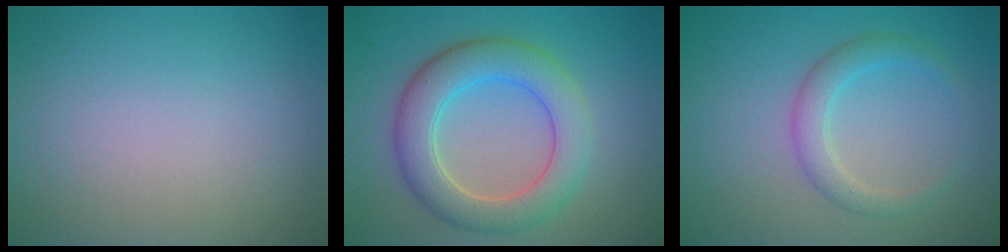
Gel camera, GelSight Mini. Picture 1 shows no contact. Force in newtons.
{"total": 6.3, "press": 6.2, "slide": 0.5}
{"total": 2.6, "press": 2.6, "slide": 0.1}